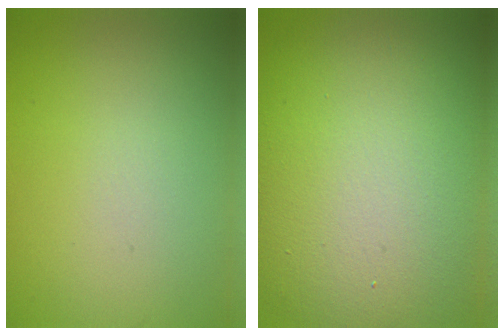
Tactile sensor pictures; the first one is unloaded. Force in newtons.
{"total": 17.1, "press": 17.1, "slide": 0.8}